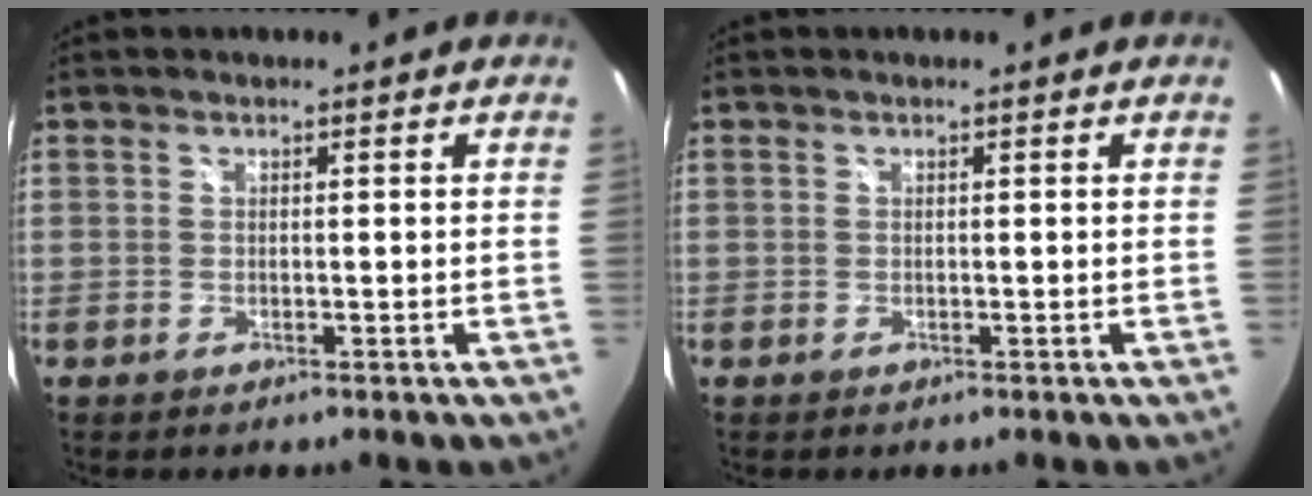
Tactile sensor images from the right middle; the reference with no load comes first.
{"total": 0.0}